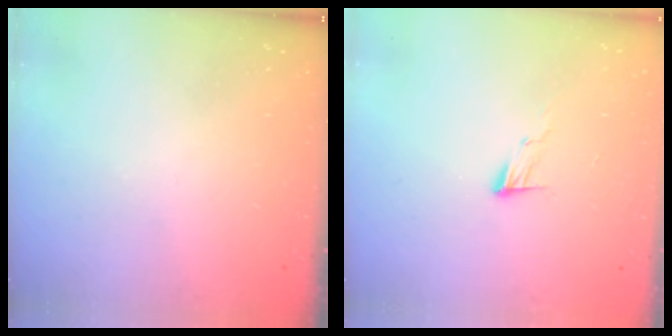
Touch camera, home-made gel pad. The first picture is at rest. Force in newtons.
{"total": 6.2, "press": 6.2, "slide": 0.6}